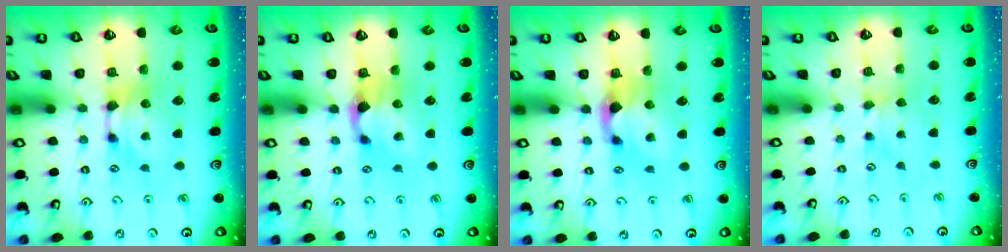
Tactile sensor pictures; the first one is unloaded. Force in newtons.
{"total": 2.7, "press": 2.6, "slide": 0.8}
{"total": 1.8, "press": 1.2, "slide": 1.4}
{"total": 1.7, "press": 1.6, "slide": 0.5}